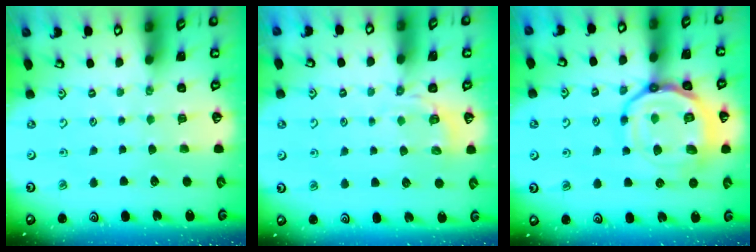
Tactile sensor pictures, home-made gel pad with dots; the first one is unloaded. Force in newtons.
{"total": 3.7, "press": 3.2, "slide": 1.8}
{"total": 20.8, "press": 20.7, "slide": 2.0}